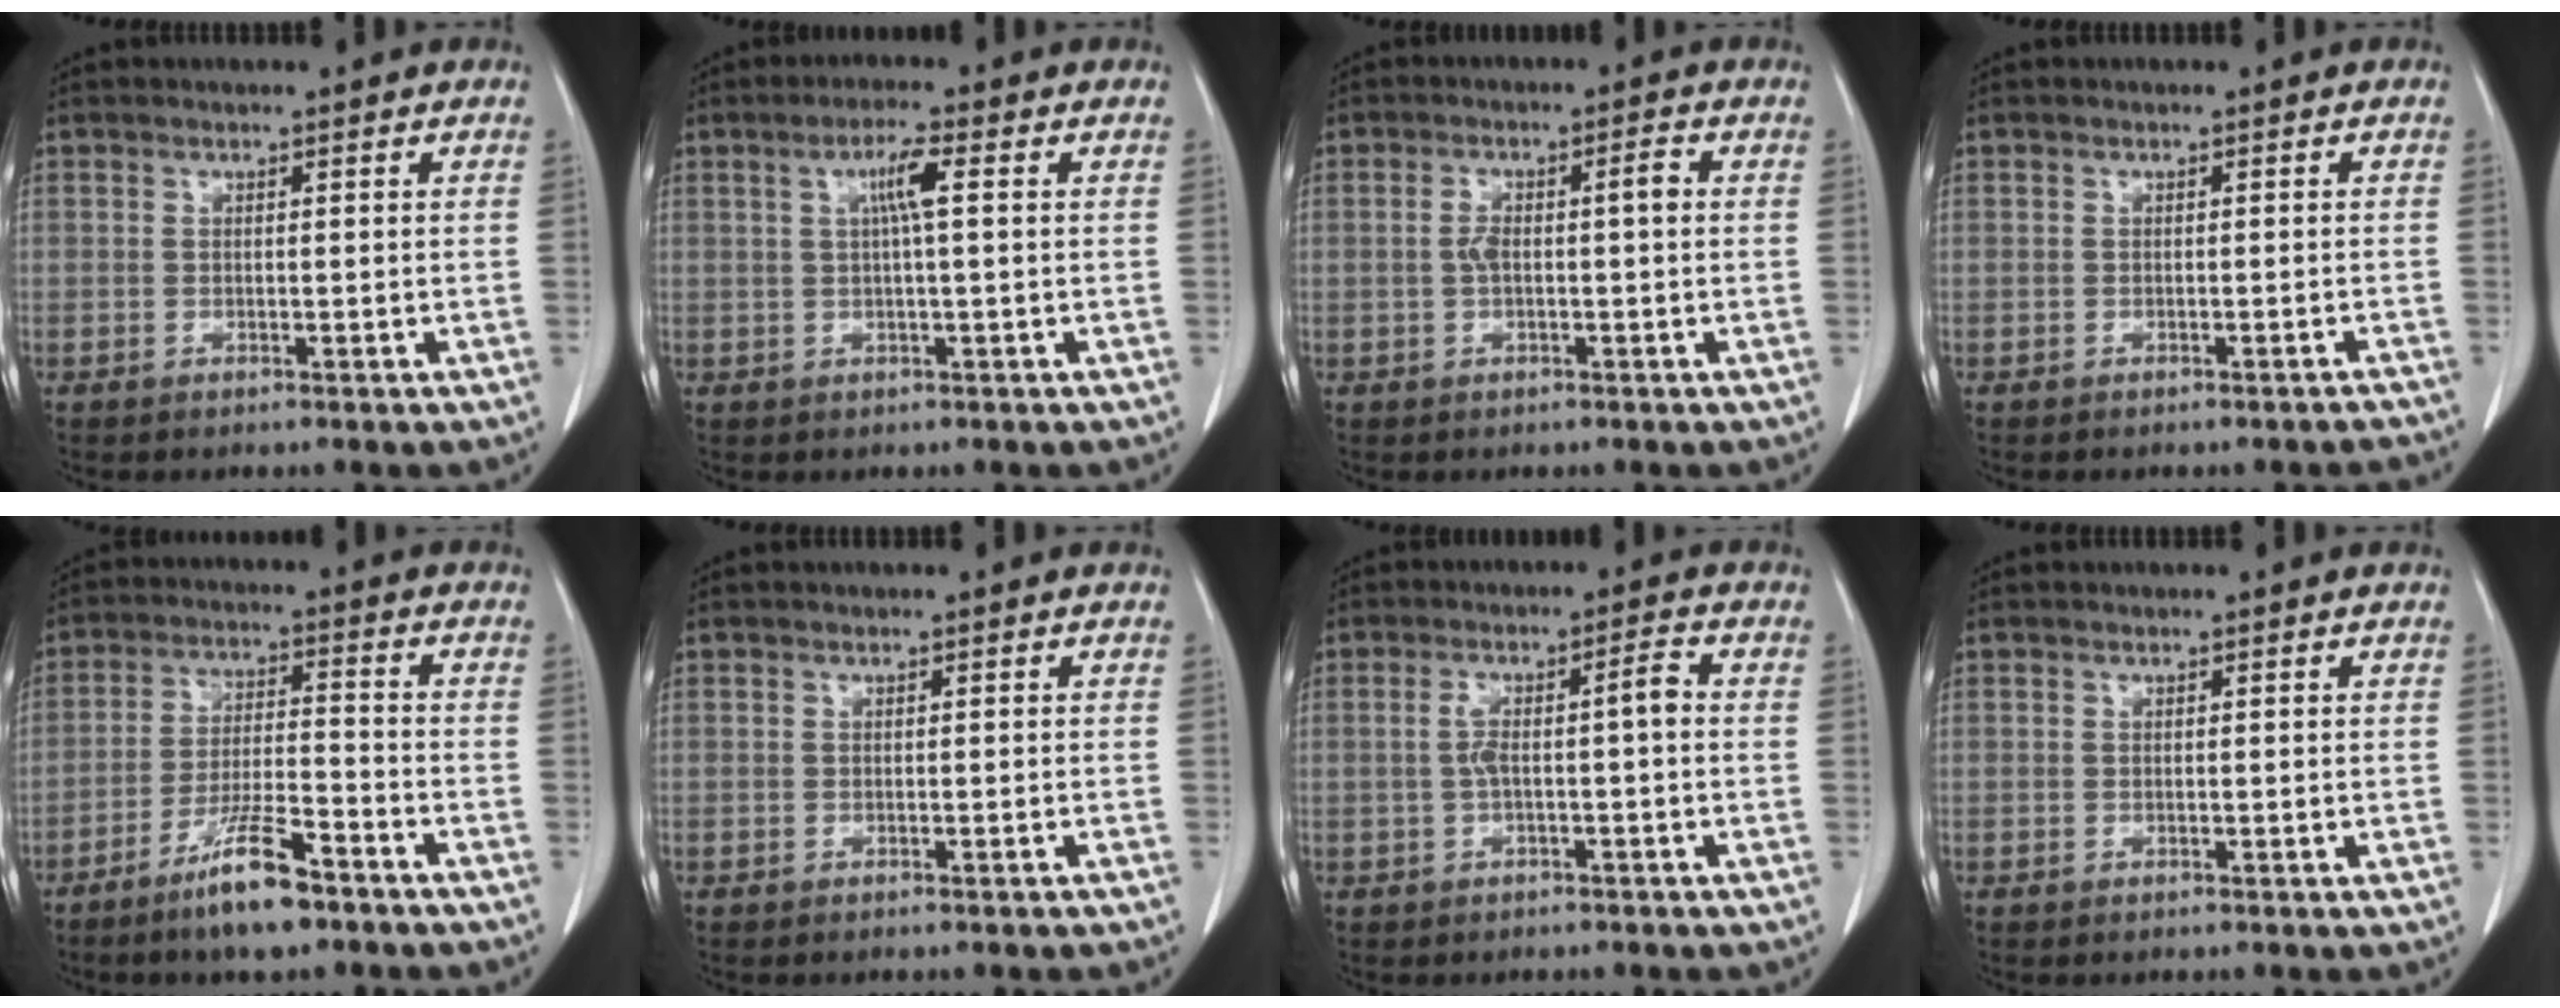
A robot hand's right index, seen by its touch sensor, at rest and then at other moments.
{"total": 4.0, "force": [1.1, 0.3, 3.9], "torque": [-0.071, 0.008, 0.018]}
{"total": 4.2, "force": [0.1, 1.0, 4.1], "torque": [-0.084, 0.020, 0.003]}
{"total": 2.9, "force": [-2.8, 0.5, 0.7], "torque": [-0.007, -0.005, -0.031]}
{"total": 8.1, "force": [-5.7, 1.1, 5.7], "torque": [-0.110, -0.010, -0.100]}
{"total": 0.9, "force": [-0.8, 0.1, 0.5], "torque": [-0.011, -0.001, -0.007]}
{"total": 4.7, "force": [-0.3, 0.6, 4.6], "torque": [-0.088, 0.024, -0.001]}
{"total": 0.0}